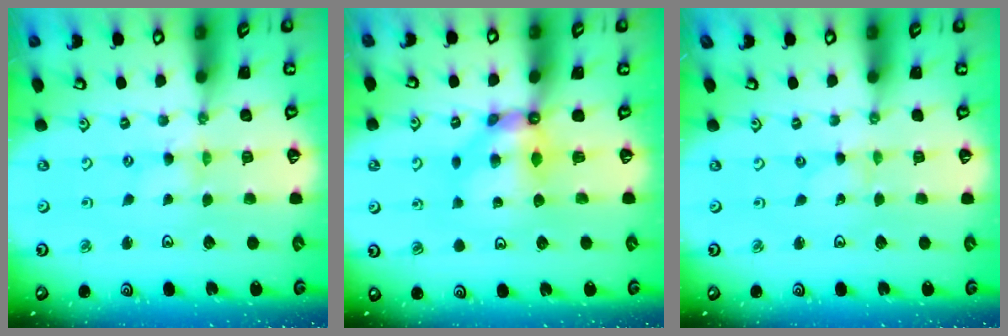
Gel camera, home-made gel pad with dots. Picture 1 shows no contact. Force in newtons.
{"total": 6.5, "press": 6.5, "slide": 0.2}
{"total": 0.0}